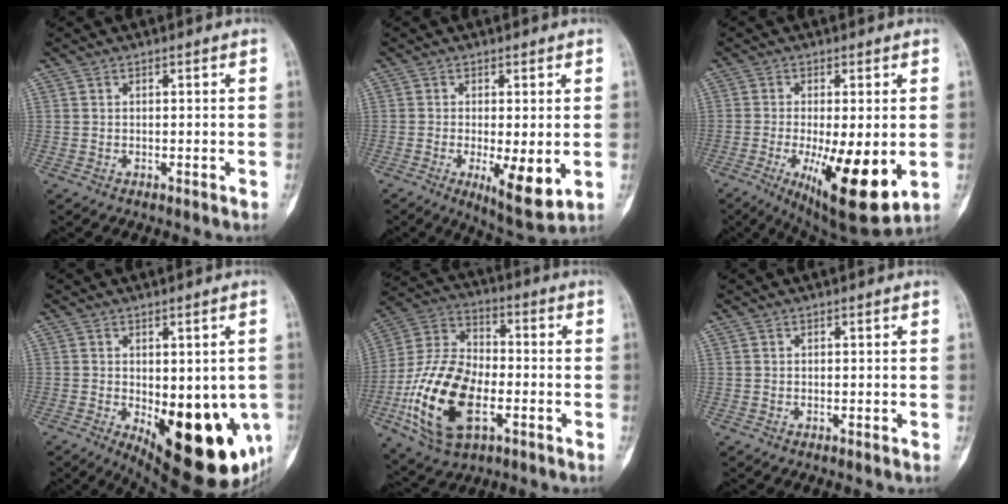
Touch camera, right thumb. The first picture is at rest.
{"total": 8.5, "force": [-1.8, 2.6, 7.9], "torque": [-0.118, -0.023, -0.024]}
{"total": 15.6, "force": [-3.6, 4.7, 14.5], "torque": [-0.216, -0.027, -0.040]}
{"total": 19.6, "force": [-5.4, 8.6, 16.8], "torque": [-0.161, -0.019, -0.048]}
{"total": 20.7, "force": [-5.9, 11.5, 16.2], "torque": [-0.308, 0.019, -0.105]}
{"total": 0.0}